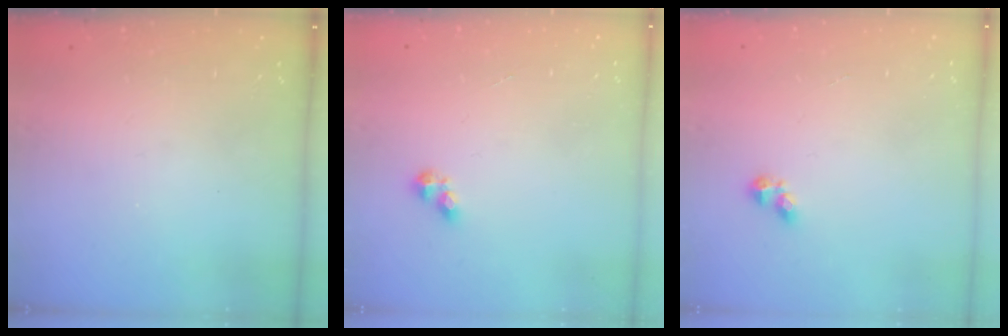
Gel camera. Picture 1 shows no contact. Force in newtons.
{"total": 3.0, "press": 2.9, "slide": 0.5}
{"total": 2.6, "press": 2.5, "slide": 0.5}